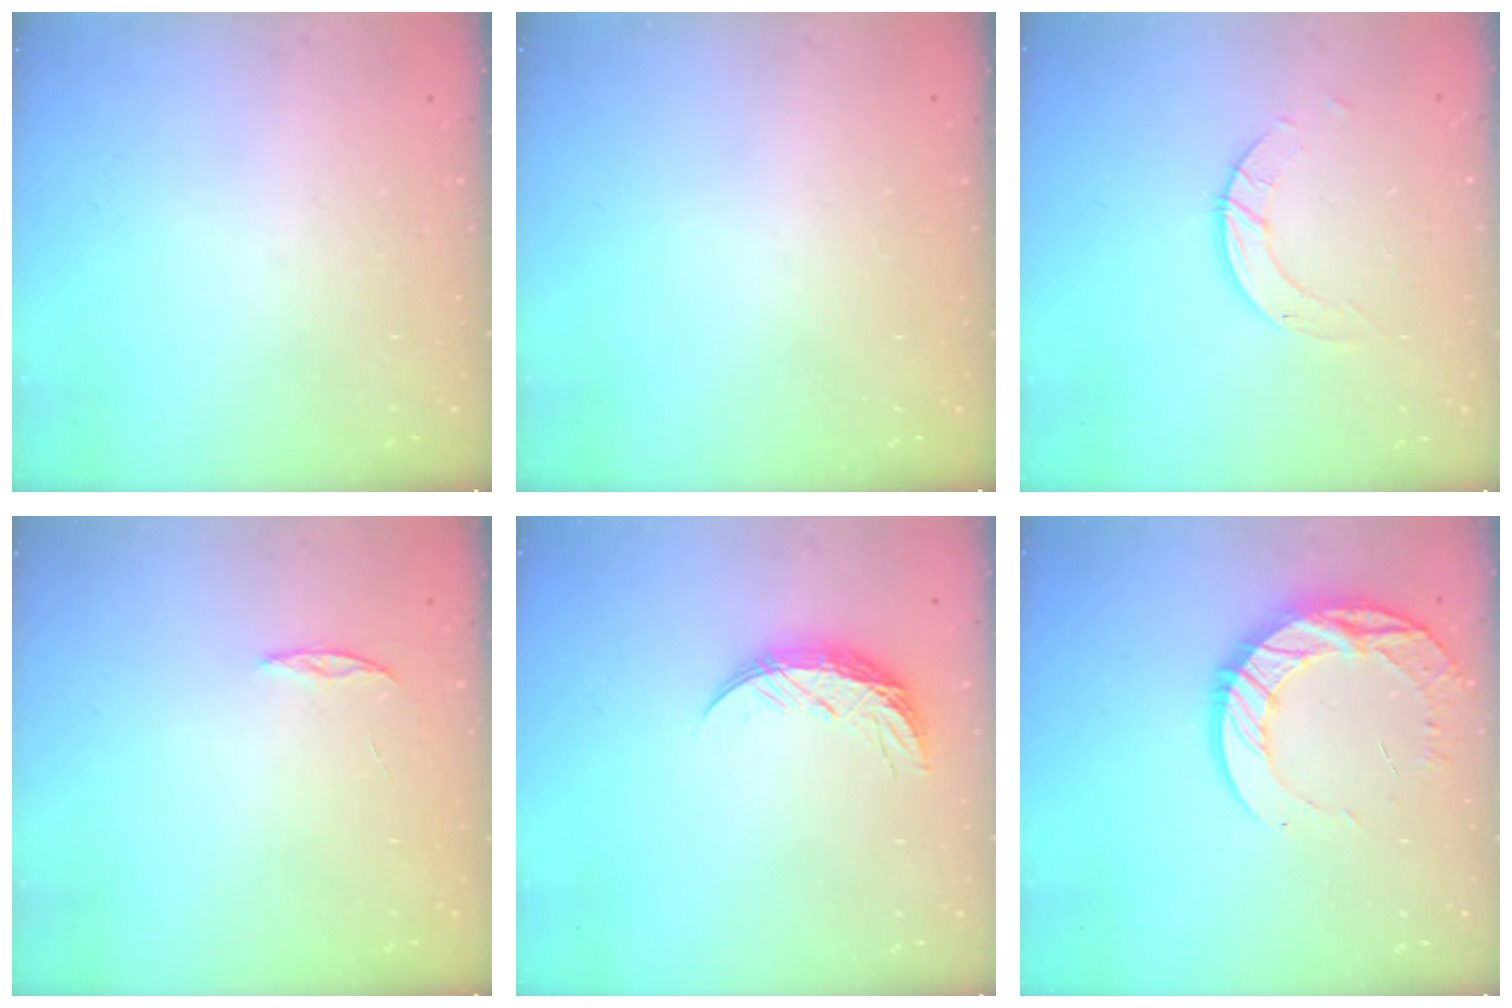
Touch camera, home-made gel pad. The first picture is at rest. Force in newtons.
{"total": 0.0}
{"total": 5.1, "press": 5.1, "slide": 0.2}
{"total": 2.4, "press": 2.4, "slide": 0.2}
{"total": 8.2, "press": 8.2, "slide": 0.8}
{"total": 14.7, "press": 14.6, "slide": 1.3}